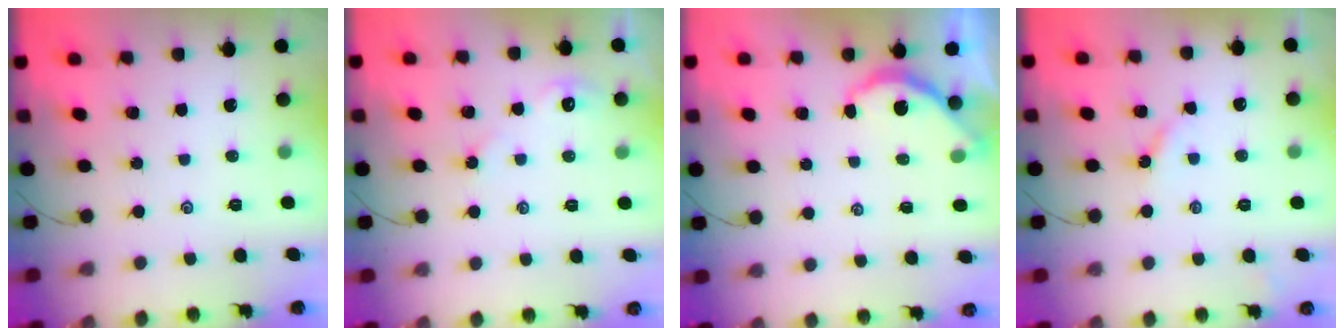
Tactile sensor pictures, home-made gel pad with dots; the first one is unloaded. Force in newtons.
{"total": 3.5, "press": 3.5, "slide": 0.5}
{"total": 5.4, "press": 5.4, "slide": 0.2}
{"total": 2.5, "press": 2.4, "slide": 0.5}